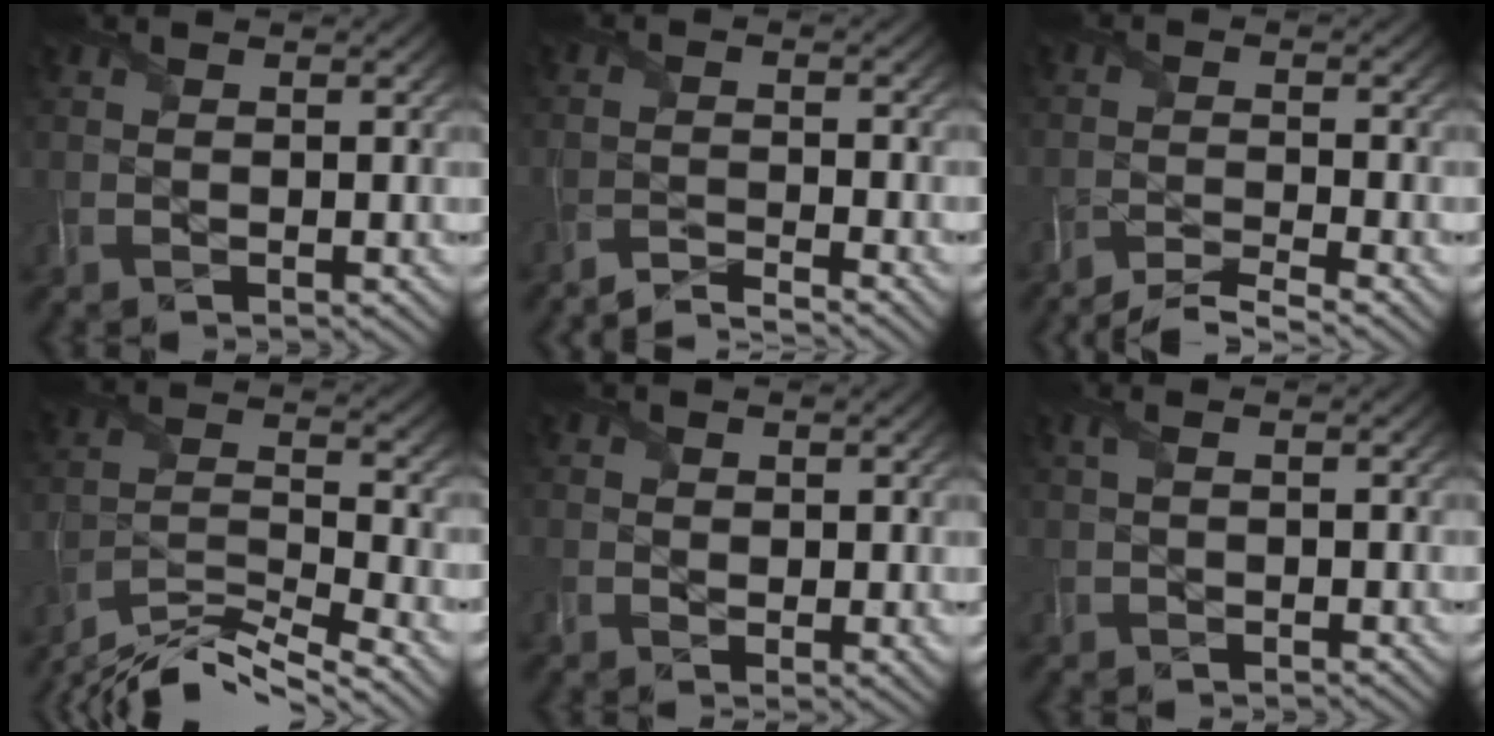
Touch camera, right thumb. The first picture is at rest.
{"total": 3.6, "force": [-3.5, -0.1, 0.6], "torque": [0.010, -0.001, -0.075]}
{"total": 5.2, "force": [-4.7, 0.2, 2.1], "torque": [-0.029, -0.006, -0.093]}
{"total": 9.9, "force": [-9.1, 1.2, 3.9], "torque": [-0.069, -0.002, -0.171]}
{"total": 1.7, "force": [0.8, 1.3, 0.7], "torque": [-0.009, -0.004, 0.016]}
{"total": 1.1, "force": [0.3, 0.4, 1.0], "torque": [-0.021, 0.004, 0.008]}